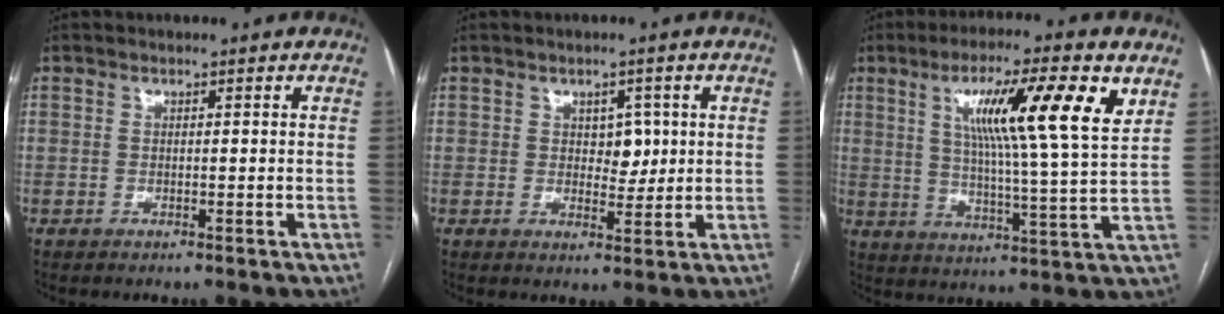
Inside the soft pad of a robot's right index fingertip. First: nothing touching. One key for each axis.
{"total": 3.4, "fx": 0.8, "fy": 2.3, "fz": 2.5, "tx": -0.026, "ty": 0.001, "tz": 0.015}
{"total": 15.2, "fx": 6.4, "fy": 0.2, "fz": 13.9, "tx": -0.226, "ty": 0.006, "tz": 0.093}